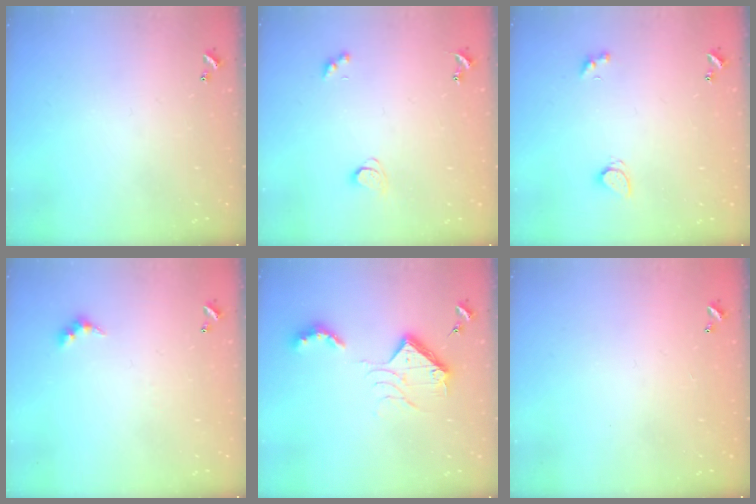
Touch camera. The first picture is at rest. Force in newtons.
{"total": 1.7, "press": 1.7, "slide": 0.3}
{"total": 2.1, "press": 2.0, "slide": 0.4}
{"total": 2.4, "press": 2.4, "slide": 0.5}
{"total": 12.0, "press": 12.0, "slide": 0.4}
{"total": 2.8, "press": 2.8, "slide": 0.1}